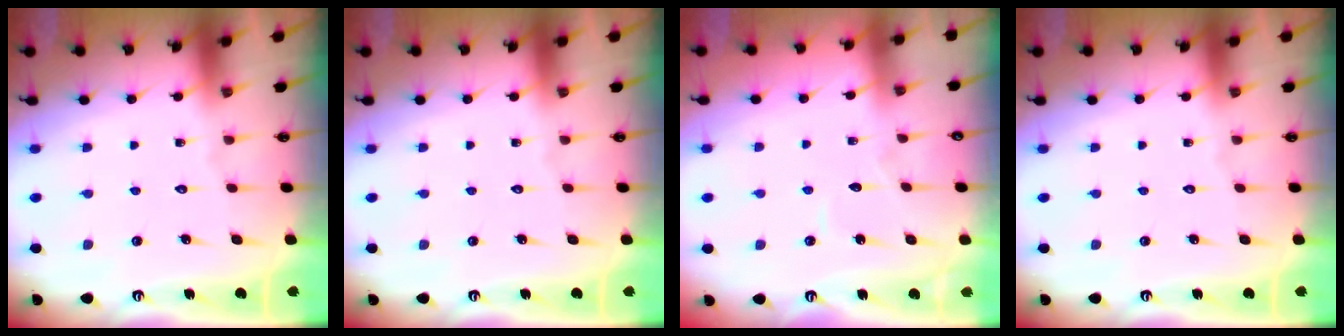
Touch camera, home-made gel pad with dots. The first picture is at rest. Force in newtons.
{"total": 0.0}
{"total": 2.9, "press": 2.9, "slide": 0.3}
{"total": 0.0}